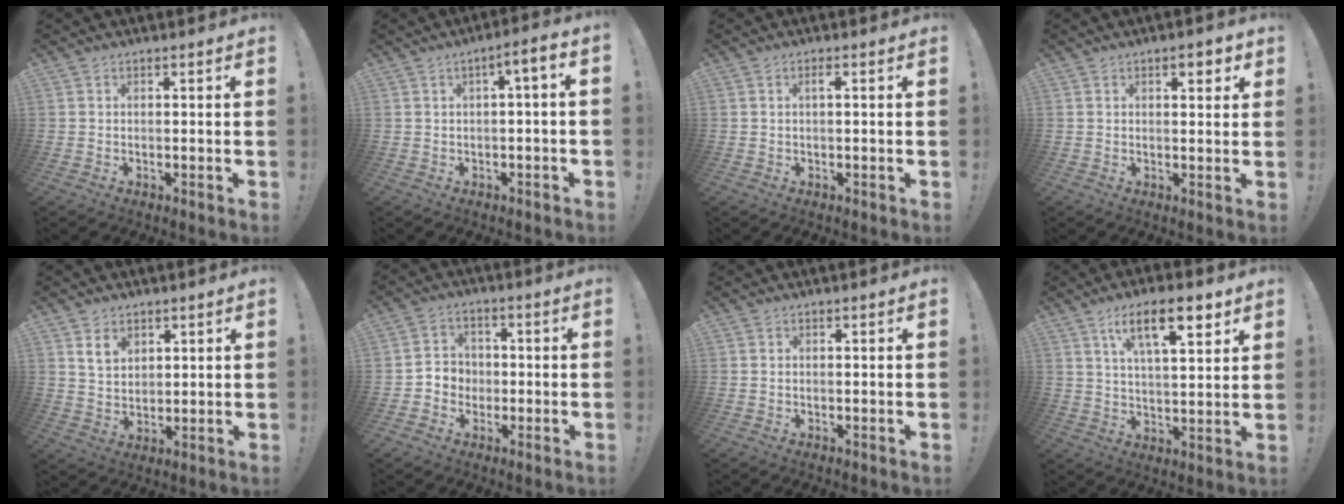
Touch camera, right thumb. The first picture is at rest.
{"total": 4.4, "force": [-0.3, 0.5, 4.3], "torque": [-0.064, 0.000, -0.009]}
{"total": 1.4, "force": [0.2, 0.0, 1.4], "torque": [-0.025, 0.001, -0.001]}
{"total": 3.8, "force": [2.1, 1.2, 3.0], "torque": [-0.034, -0.008, 0.029]}
{"total": 7.0, "force": [4.0, 4.9, 2.9], "torque": [-0.044, -0.018, 0.076]}
{"total": 5.5, "force": [-1.6, 5.1, 1.1], "torque": [-0.017, 0.012, -0.027]}
{"total": 0.0}
{"total": 13.9, "force": [7.1, 4.7, 10.9], "torque": [-0.175, -0.016, 0.114]}